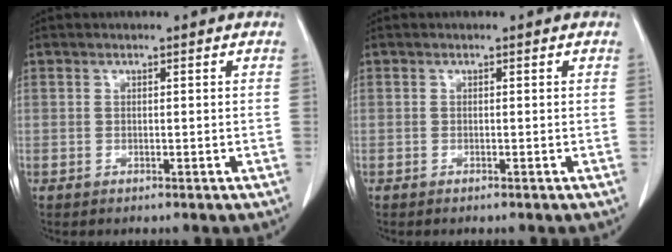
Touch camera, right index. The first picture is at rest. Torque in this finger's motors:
{"motor_torque": [-0.03, 0.01, -0.02, 0.01]}